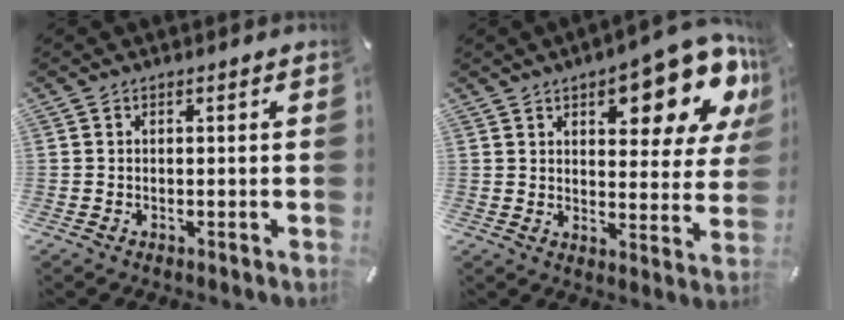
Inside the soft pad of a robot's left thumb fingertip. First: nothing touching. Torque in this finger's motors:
{"motor_torque": [2.50, 2.50, 1.43, -1.34, 0.07]}